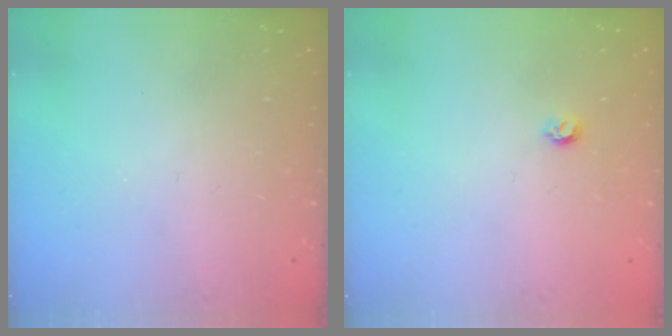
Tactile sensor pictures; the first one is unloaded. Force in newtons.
{"total": 3.5, "press": 3.5, "slide": 0.3}